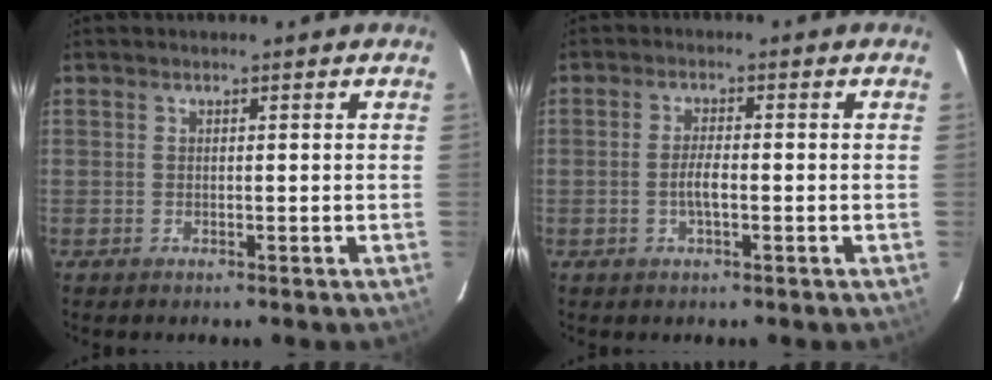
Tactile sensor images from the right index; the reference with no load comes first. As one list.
[{"total": 3.1, "force": [-0.9, 0.8, 2.9], "torque": [-0.057, -0.001, -0.015]}]